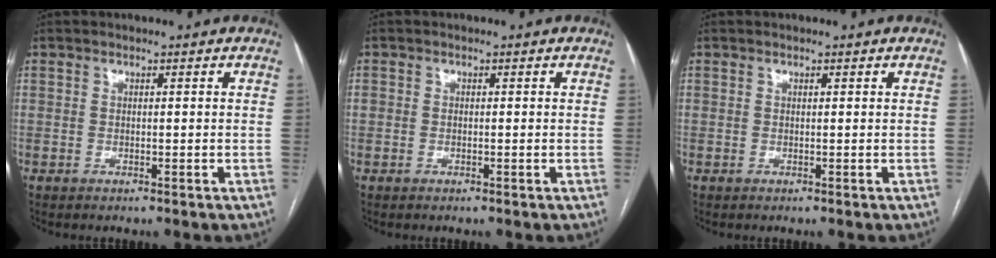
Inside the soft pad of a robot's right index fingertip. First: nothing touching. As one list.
[{"total": 0.8, "force": [-0.1, 0.6, 0.6], "torque": [-0.015, 0.005, 0.003]}, {"total": 0.0}]